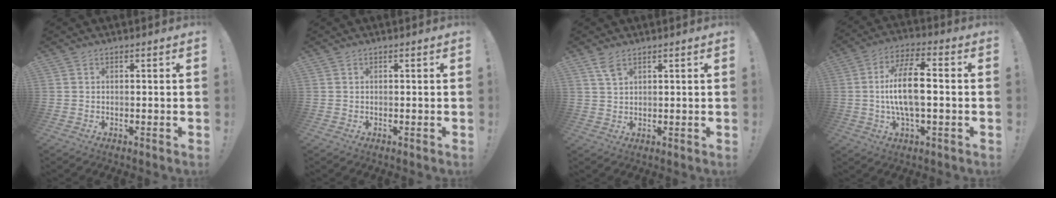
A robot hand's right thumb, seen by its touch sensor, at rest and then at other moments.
{"total": 0.0}
{"total": 3.9, "force": [2.6, 1.4, 2.6], "torque": [-0.040, -0.014, 0.045]}
{"total": 12.8, "force": [-0.4, 4.7, 11.9], "torque": [-0.216, 0.003, -0.013]}